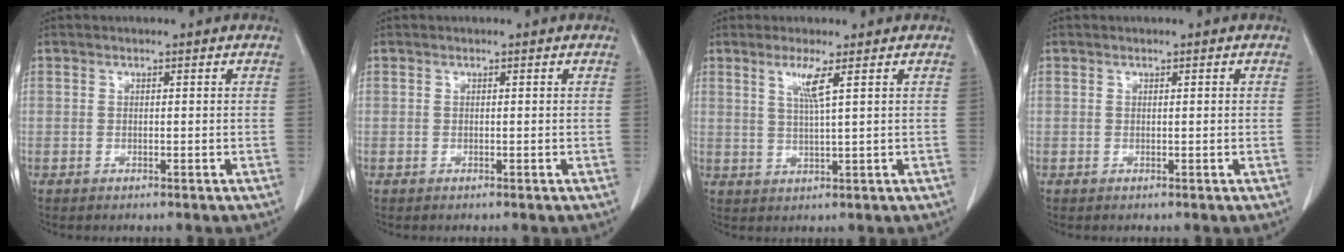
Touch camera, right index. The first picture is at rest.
{"total": 0.0}
{"total": 3.7, "force": [1.7, -0.7, 3.2], "torque": [-0.066, -0.005, 0.036]}
{"total": 0.0}